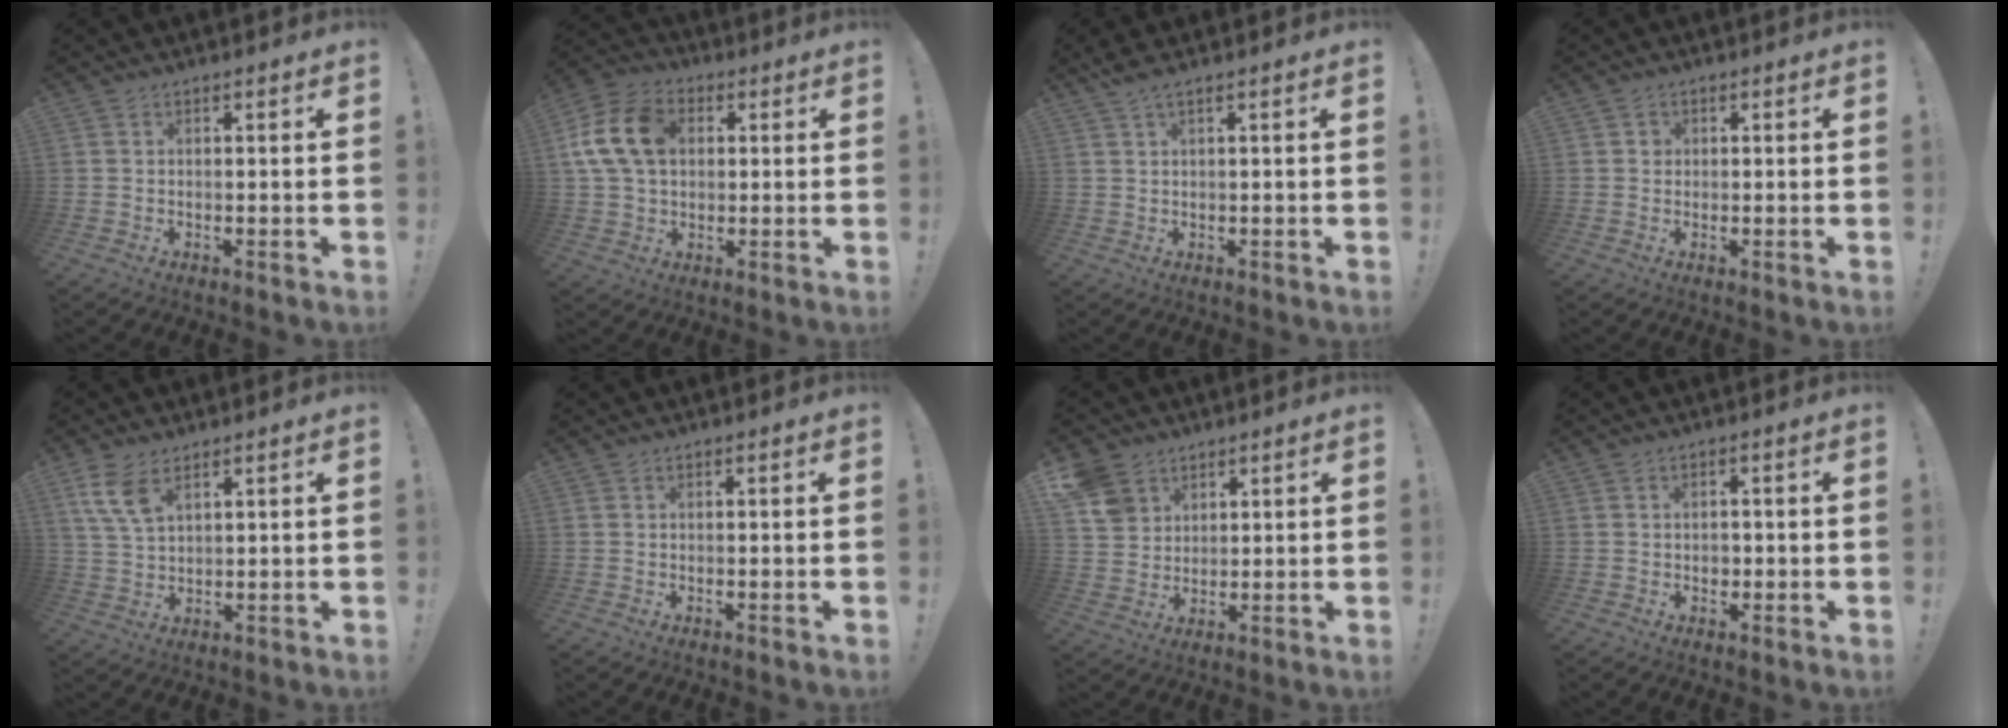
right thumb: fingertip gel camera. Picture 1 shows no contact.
{"total": 15.0, "force": [3.2, 11.0, 9.6], "torque": [-0.178, 0.008, 0.064]}
{"total": 2.7, "force": [1.5, 0.2, 2.2], "torque": [-0.042, -0.004, 0.027]}
{"total": 1.6, "force": [0.2, 1.6, 0.4], "torque": [0.000, 0.001, 0.001]}
{"total": 7.9, "force": [4.6, 4.0, 5.1], "torque": [-0.100, -0.019, 0.087]}
{"total": 0.0}
{"total": 9.2, "force": [5.6, 6.8, 2.7], "torque": [-0.052, -0.024, 0.115]}
{"total": 2.0, "force": [-0.5, 1.8, 0.7], "torque": [-0.005, 0.001, -0.011]}